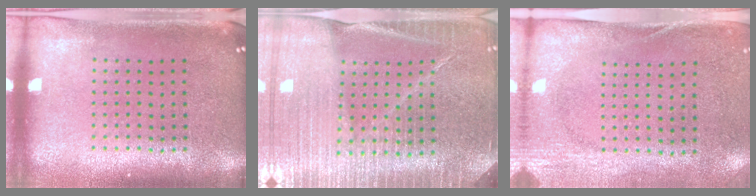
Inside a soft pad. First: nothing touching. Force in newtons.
{"total": 4.2, "press": 3.9, "slide": 1.6}
{"total": 2.7, "press": 2.1, "slide": 1.7}